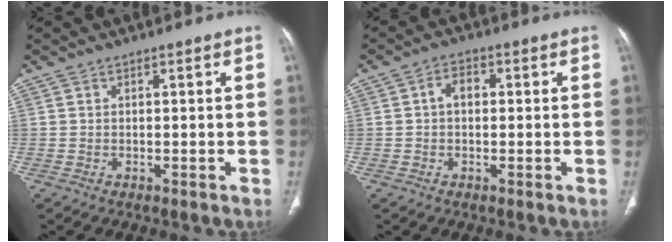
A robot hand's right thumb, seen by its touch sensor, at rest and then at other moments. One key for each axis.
{"total": 3.6, "fx": 0.3, "fy": 2.4, "fz": 2.7, "tx": -0.044, "ty": 0.015, "tz": 0.002}